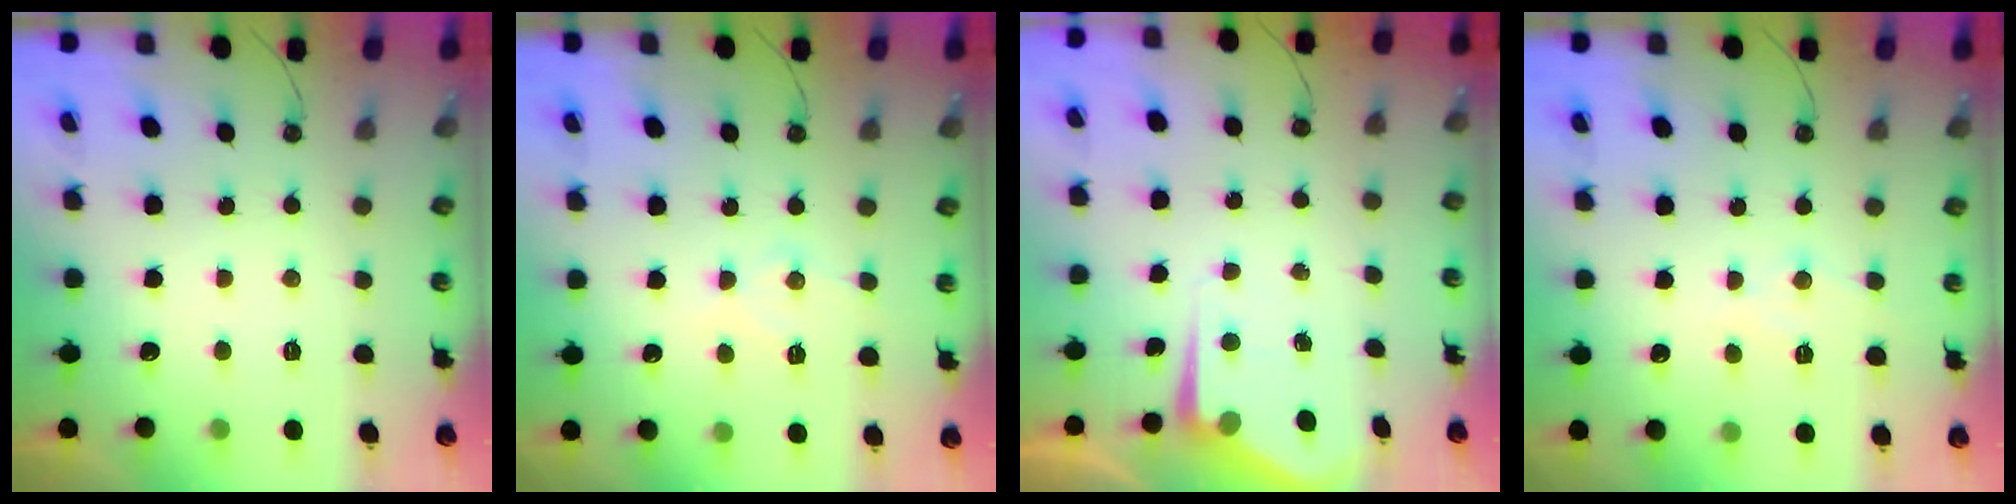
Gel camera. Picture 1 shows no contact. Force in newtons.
{"total": 8.4, "press": 8.4, "slide": 0.6}
{"total": 5.4, "press": 5.4, "slide": 0.3}
{"total": 7.4, "press": 7.4, "slide": 0.6}